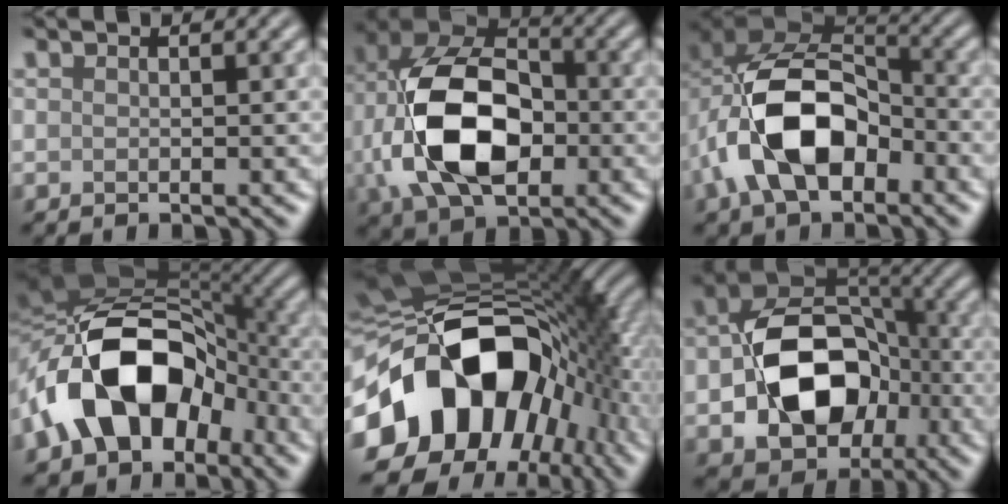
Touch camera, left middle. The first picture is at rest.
{"total": 12.0, "force": [-1.7, 7.7, 9.1], "torque": [-0.187, 0.003, -0.036]}
{"total": 11.1, "force": [-3.0, 6.9, 8.2], "torque": [-0.165, 0.010, -0.056]}
{"total": 13.7, "force": [-4.5, 9.1, 9.2], "torque": [-0.156, 0.011, -0.090]}
{"total": 17.3, "force": [-3.3, 11.6, 12.4], "torque": [-0.209, -0.002, -0.059]}
{"total": 10.8, "force": [-2.4, 7.7, 7.2], "torque": [-0.118, 0.001, -0.036]}